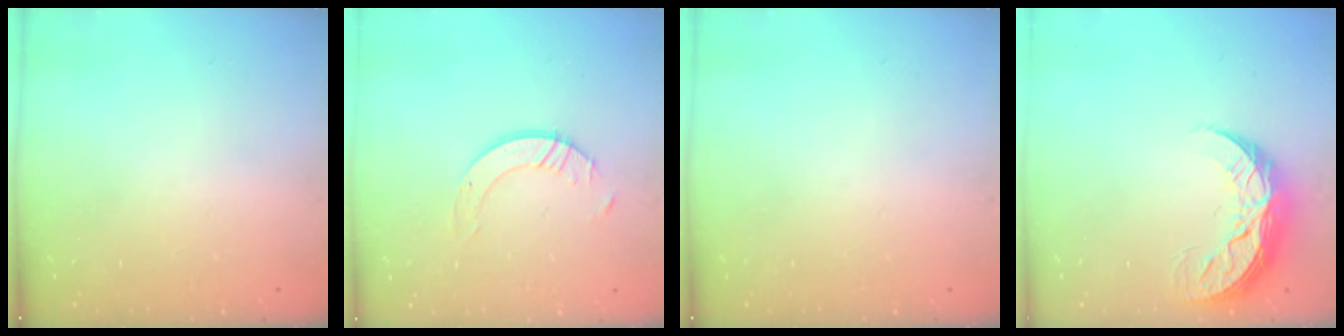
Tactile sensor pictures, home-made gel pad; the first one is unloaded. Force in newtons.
{"total": 4.8, "press": 4.7, "slide": 0.4}
{"total": 0.0}
{"total": 9.0, "press": 9.0, "slide": 0.3}